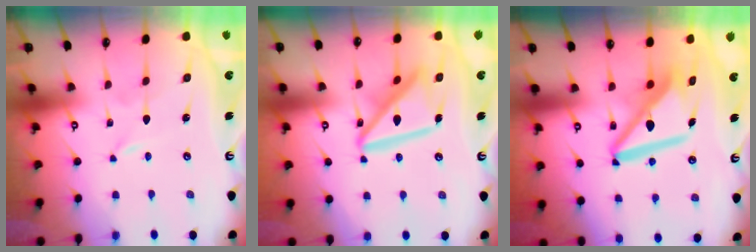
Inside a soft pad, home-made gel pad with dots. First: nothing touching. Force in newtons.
{"total": 15.0, "press": 14.9, "slide": 1.6}
{"total": 12.1, "press": 12.1, "slide": 1.4}